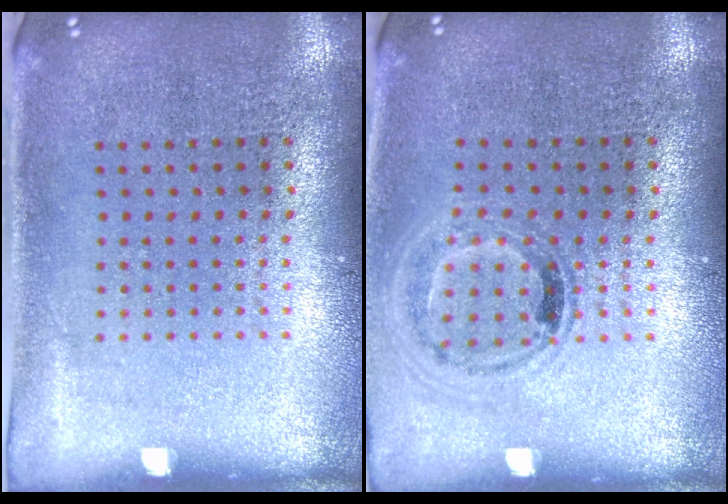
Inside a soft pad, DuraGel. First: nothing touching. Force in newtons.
{"total": 1.0, "press": 1.0, "slide": 0.3}